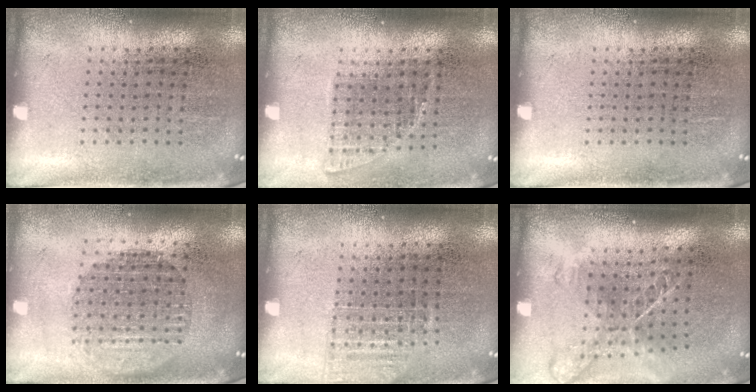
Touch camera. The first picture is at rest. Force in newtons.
{"total": 1.0, "press": 0.9, "slide": 0.5}
{"total": 0.0}
{"total": 1.8, "press": 1.5, "slide": 1.0}
{"total": 0.9, "press": 0.8, "slide": 0.3}
{"total": 1.8, "press": 1.4, "slide": 1.2}